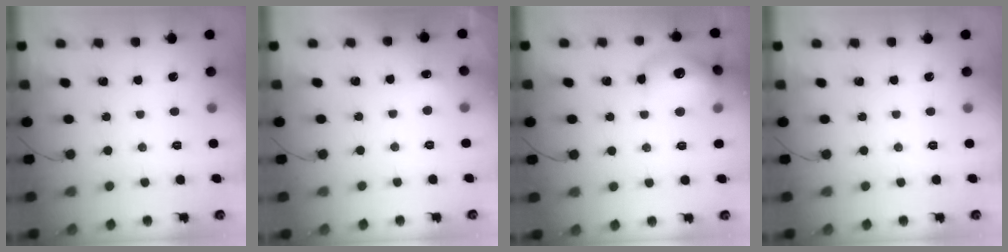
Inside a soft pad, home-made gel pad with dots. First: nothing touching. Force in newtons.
{"total": 4.7, "press": 4.6, "slide": 1.0}
{"total": 15.0, "press": 14.9, "slide": 1.4}
{"total": 0.0}